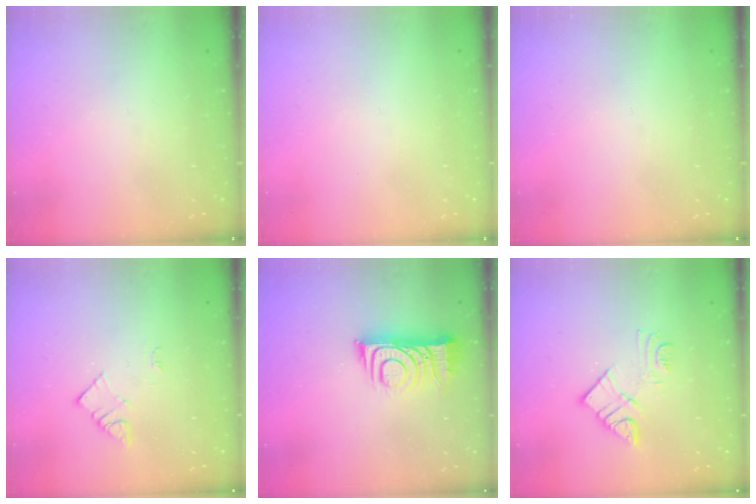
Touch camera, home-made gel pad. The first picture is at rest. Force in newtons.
{"total": 1.6, "press": 1.6, "slide": 0.1}
{"total": 0.0}
{"total": 2.7, "press": 2.6, "slide": 0.4}
{"total": 10.4, "press": 10.4, "slide": 1.0}
{"total": 10.5, "press": 10.5, "slide": 0.7}